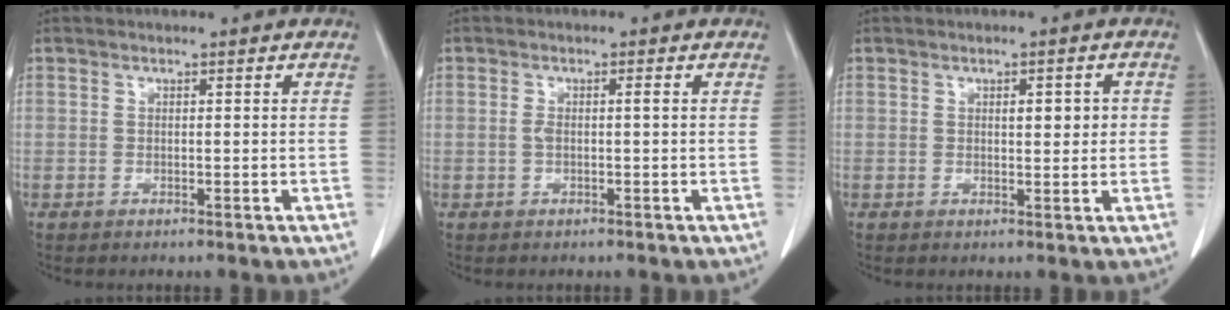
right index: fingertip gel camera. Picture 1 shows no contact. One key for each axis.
{"total": 1.6, "fx": 0.0, "fy": 0.2, "fz": 1.6, "tx": -0.036, "ty": 0.004, "tz": 0.002}
{"total": 2.7, "fx": 0.6, "fy": 1.0, "fz": 2.5, "tx": -0.034, "ty": 0.001, "tz": 0.009}